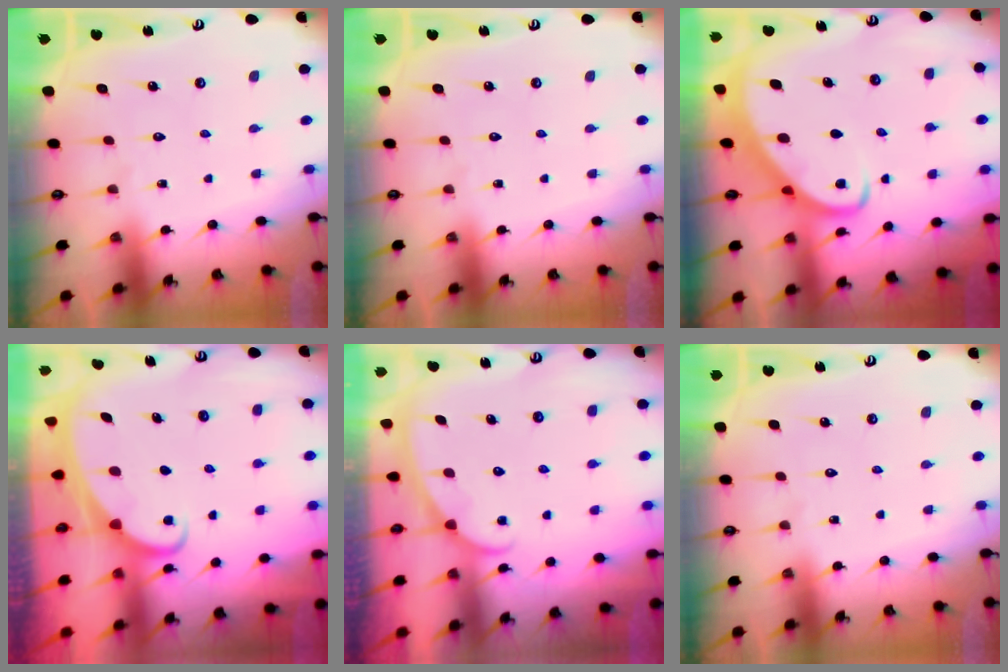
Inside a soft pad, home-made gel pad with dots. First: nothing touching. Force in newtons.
{"total": 0.0}
{"total": 2.9, "press": 2.8, "slide": 0.4}
{"total": 2.1, "press": 2.1, "slide": 0.3}
{"total": 1.4, "press": 1.4, "slide": 0.2}
{"total": 0.0}